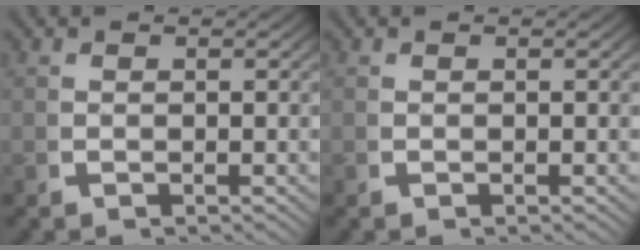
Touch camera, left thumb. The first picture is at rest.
{"total": 0.0}